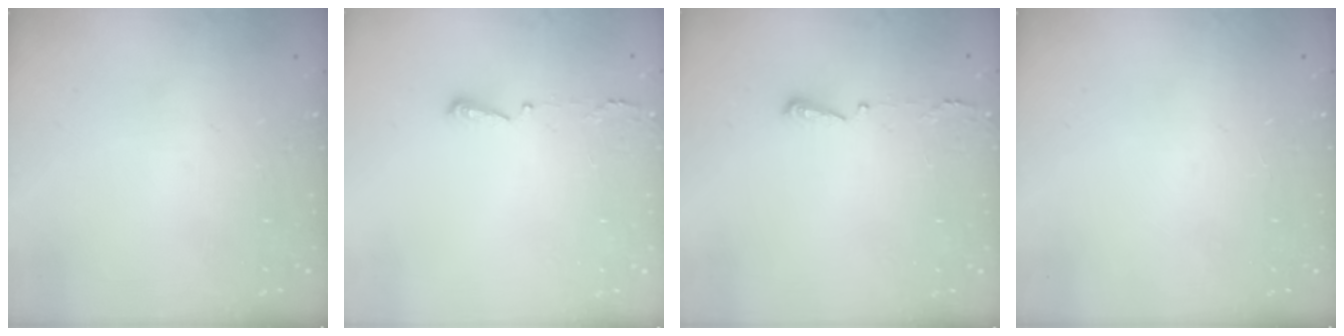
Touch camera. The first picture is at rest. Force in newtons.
{"total": 2.9, "press": 2.8, "slide": 0.6}
{"total": 2.9, "press": 2.8, "slide": 0.6}
{"total": 0.0}